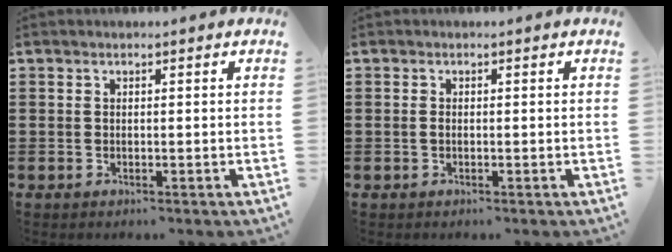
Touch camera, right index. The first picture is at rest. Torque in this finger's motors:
{"motor_torque": [2.14, 0.00, 0.01, 0.03]}